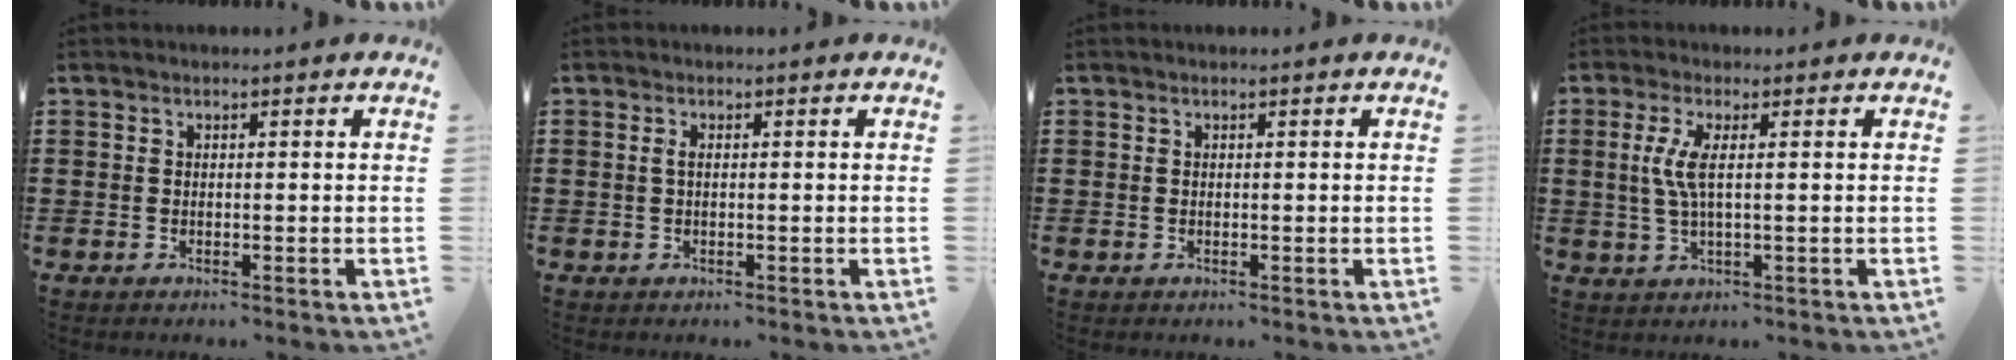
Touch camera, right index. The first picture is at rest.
{"total": 1.1, "force": [-0.1, 0.3, 1.0], "torque": [-0.021, 0.001, -0.002]}
{"total": 0.0}
{"total": 4.1, "force": [0.5, 0.5, 4.0], "torque": [-0.092, -0.008, 0.002]}